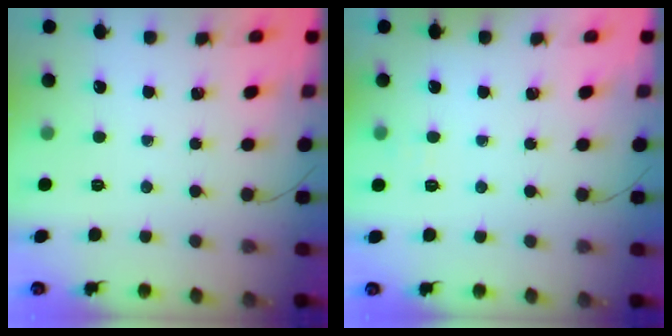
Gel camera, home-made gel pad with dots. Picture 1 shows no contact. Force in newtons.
{"total": 5.0, "press": 4.8, "slide": 1.3}